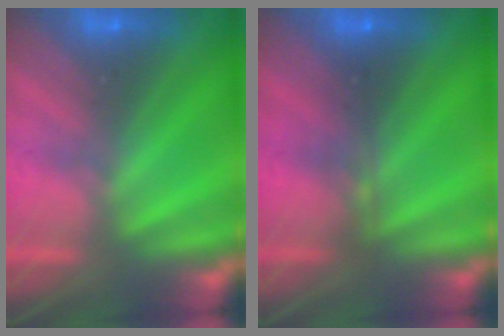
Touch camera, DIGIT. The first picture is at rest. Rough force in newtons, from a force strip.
{"total": 2.2}